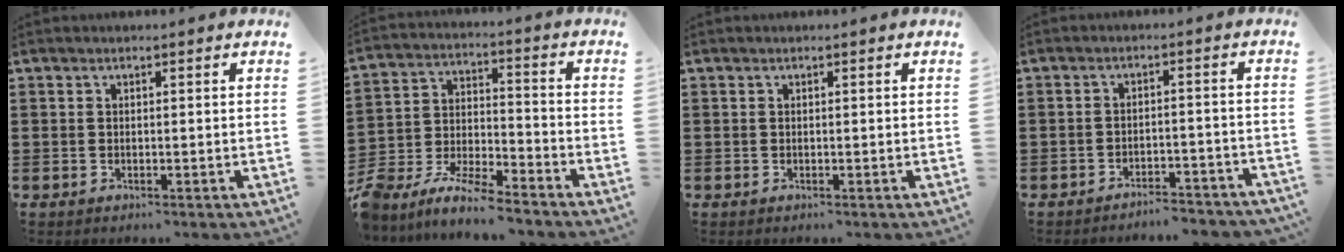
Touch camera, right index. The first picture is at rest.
{"total": 6.2, "force": [-6.0, 0.5, 1.4], "torque": [-0.047, -0.010, -0.123]}
{"total": 0.0}
{"total": 3.2, "force": [-3.2, 0.1, 0.5], "torque": [-0.014, 0.000, -0.067]}